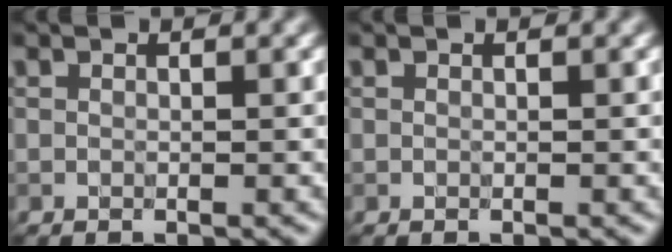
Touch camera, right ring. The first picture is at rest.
{"total": 0.0}